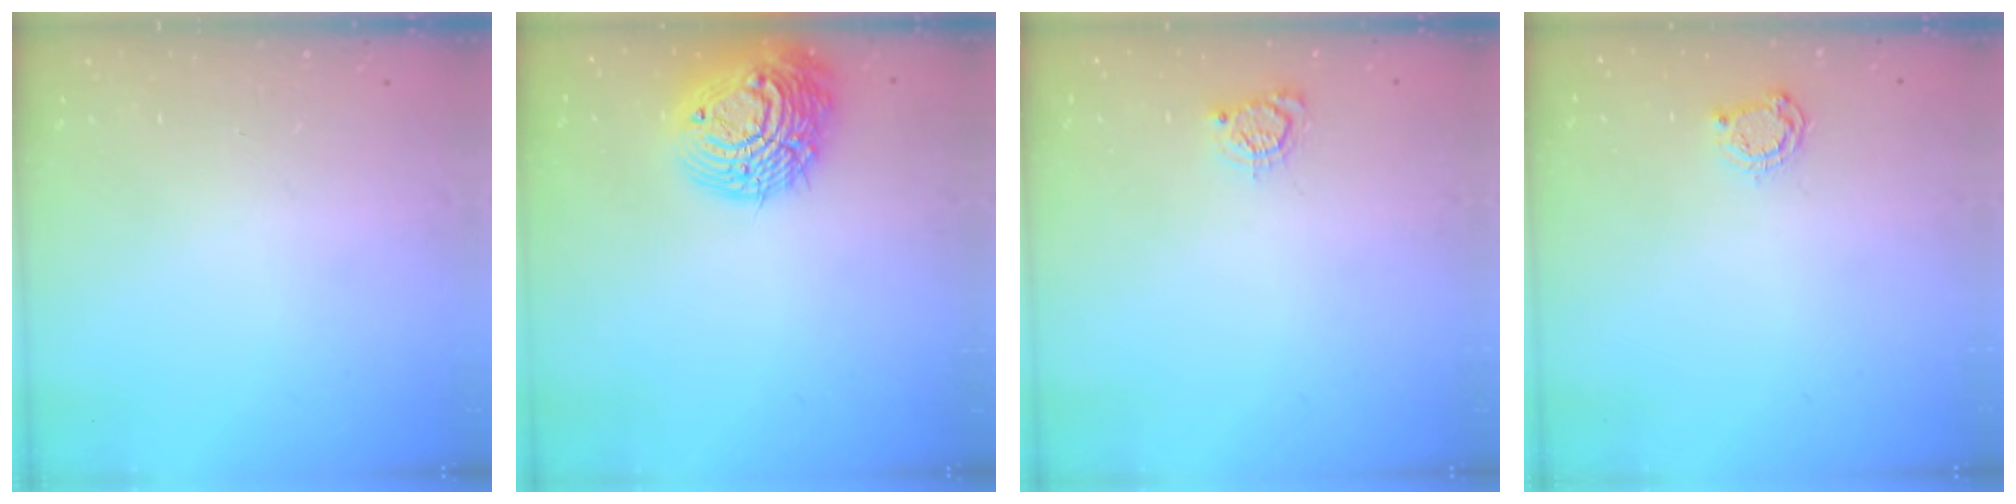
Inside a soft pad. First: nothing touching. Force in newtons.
{"total": 18.7, "press": 18.7, "slide": 1.3}
{"total": 3.5, "press": 3.5, "slide": 0.4}
{"total": 5.3, "press": 5.2, "slide": 0.7}